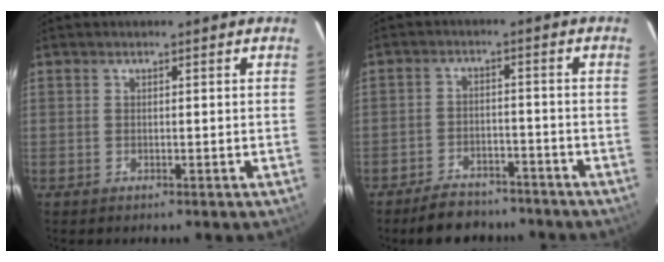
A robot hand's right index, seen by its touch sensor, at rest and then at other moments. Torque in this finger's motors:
{"motor_torque": [0.99, -1.15, 0.11, 0.03]}